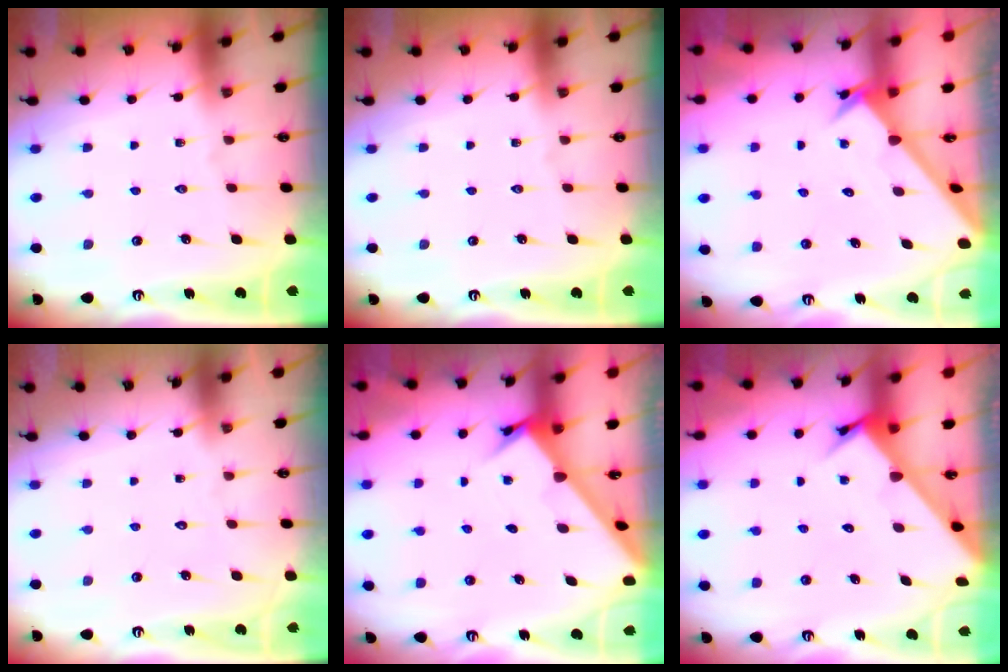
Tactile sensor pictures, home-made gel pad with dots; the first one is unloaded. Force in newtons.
{"total": 0.0}
{"total": 2.4, "press": 2.4, "slide": 0.2}
{"total": 1.6, "press": 1.5, "slide": 0.1}
{"total": 2.5, "press": 2.5, "slide": 0.3}
{"total": 3.6, "press": 3.6, "slide": 0.1}